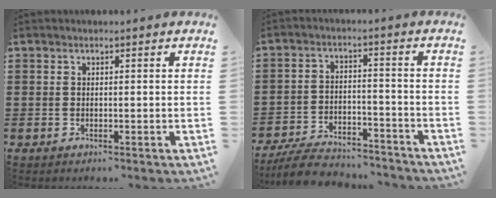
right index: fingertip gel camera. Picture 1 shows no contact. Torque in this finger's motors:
{"motor_torque": [-0.52, 0.57, 0.32, 0.10]}